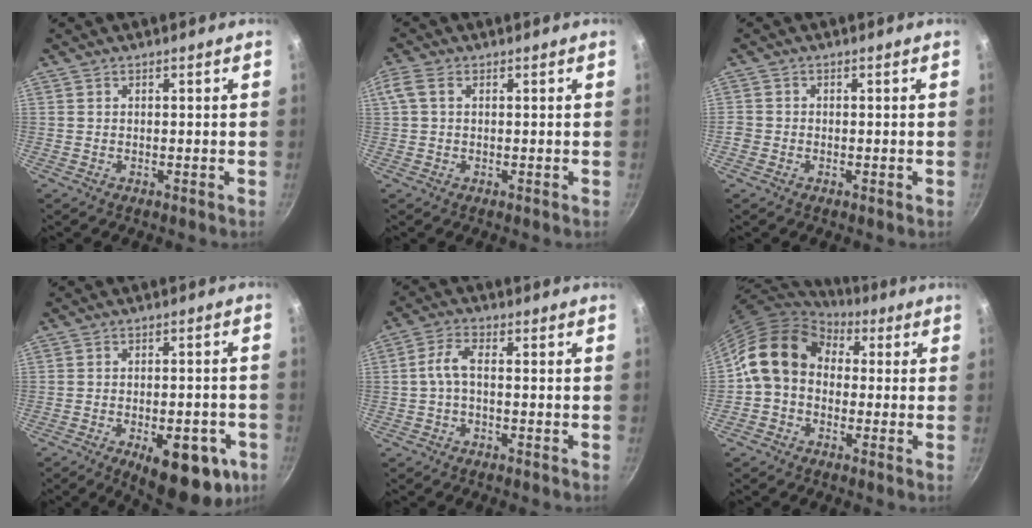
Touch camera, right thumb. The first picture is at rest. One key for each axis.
{"total": 3.3, "fx": 0.9, "fy": 2.0, "fz": 2.5, "tx": -0.056, "ty": 0.011, "tz": 0.016}
{"total": 1.7, "fx": -0.8, "fy": 1.4, "fz": 0.5, "tx": -0.009, "ty": 0.001, "tz": -0.018}
{"total": 15.6, "fx": -6.2, "fy": 7.1, "fz": 12.4, "tx": -0.120, "ty": 0.010, "tz": -0.073}
{"total": 4.2, "fx": -0.7, "fy": 1.8, "fz": 3.8, "tx": -0.087, "ty": 0.021, "tz": -0.023}
{"total": 12.1, "fx": 1.5, "fy": 9.6, "fz": 7.3, "tx": -0.101, "ty": 0.030, "tz": 0.004}